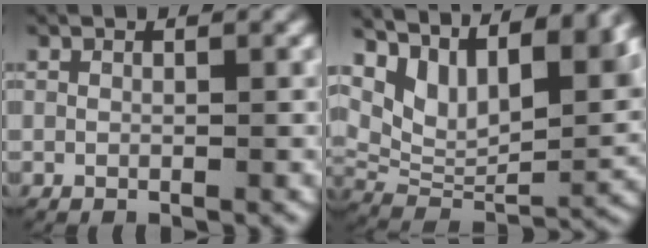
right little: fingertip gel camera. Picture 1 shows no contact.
{"total": 12.2, "force": [3.2, 7.7, 8.9], "torque": [-0.138, -0.008, 0.056]}